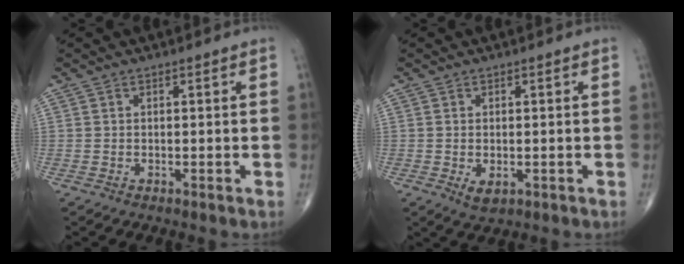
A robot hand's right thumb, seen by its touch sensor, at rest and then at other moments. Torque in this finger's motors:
{"motor_torque": [-0.21, 0.17, -0.10, -0.10, 0.07]}